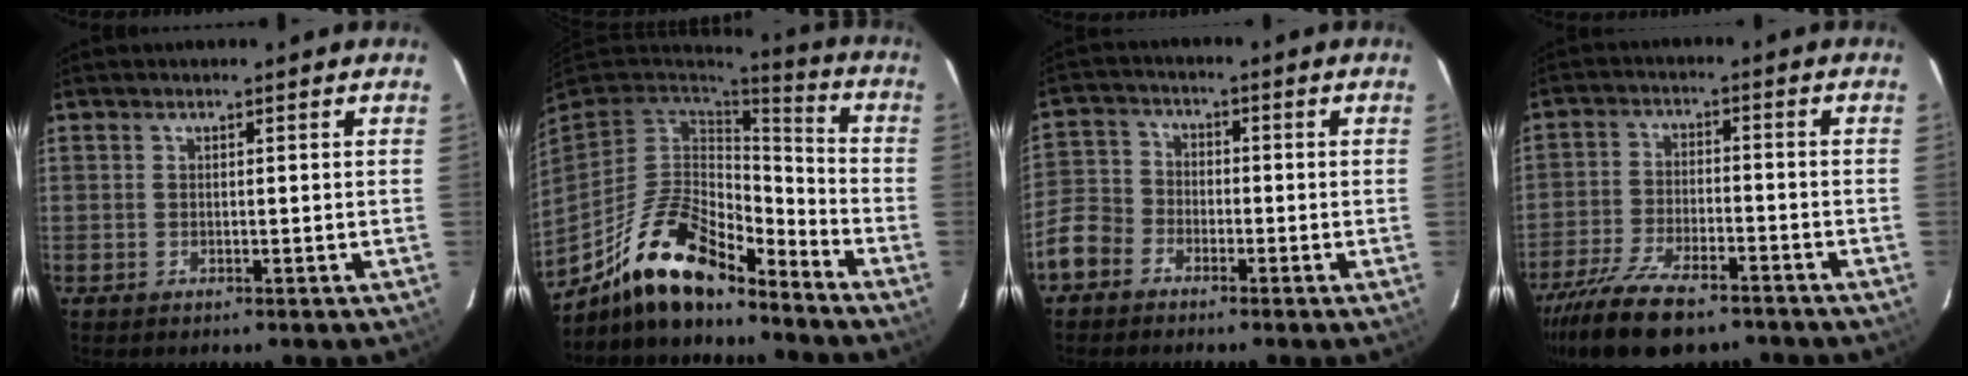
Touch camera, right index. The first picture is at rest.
{"total": 17.6, "force": [-12.7, 6.3, 10.4], "torque": [-0.220, -0.006, -0.233]}
{"total": 8.1, "force": [-4.7, 6.0, 2.8], "torque": [-0.066, 0.018, -0.102]}
{"total": 16.6, "force": [-12.6, 6.0, 9.0], "torque": [-0.195, -0.032, -0.217]}